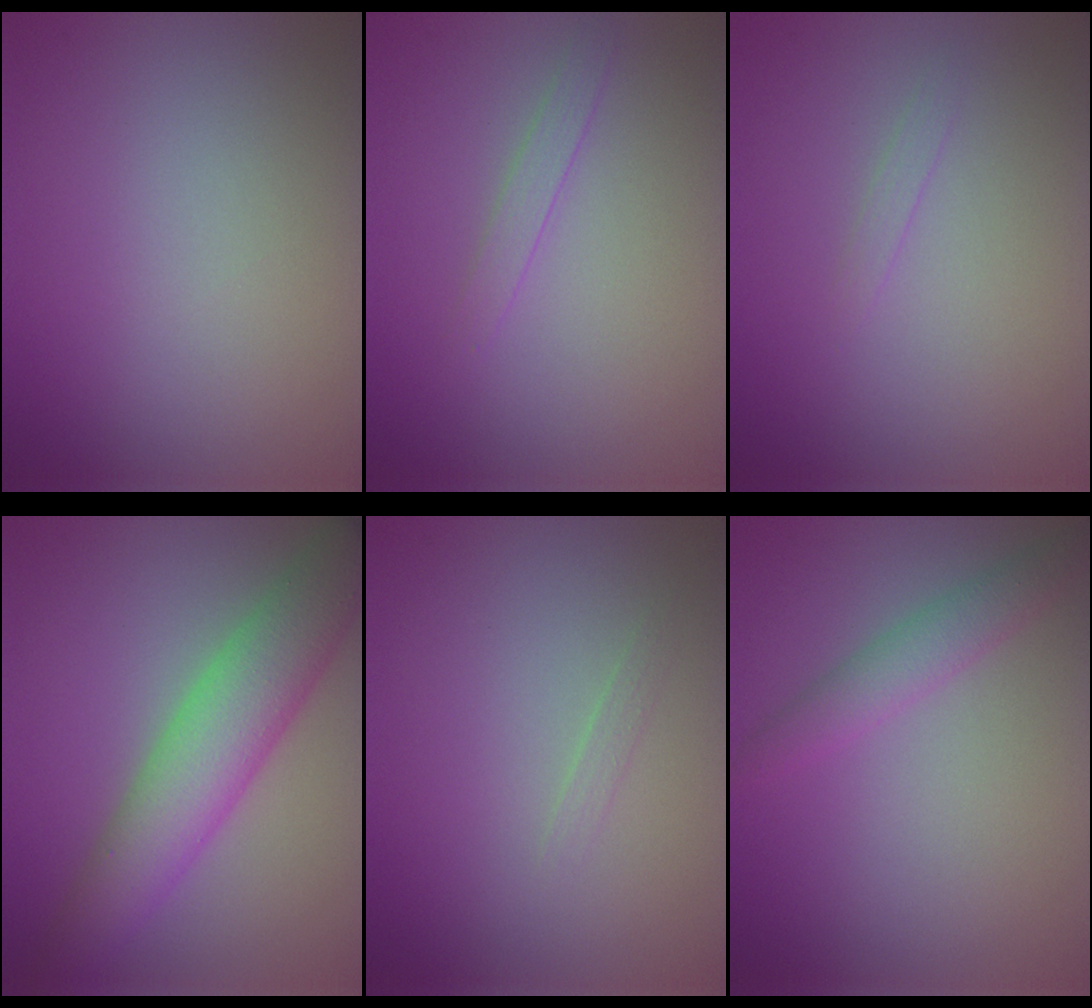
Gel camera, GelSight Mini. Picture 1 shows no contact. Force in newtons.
{"total": 1.1, "press": 1.1, "slide": 0.1}
{"total": 0.6, "press": 0.6, "slide": 0.0}
{"total": 6.5, "press": 6.5, "slide": 0.1}
{"total": 0.6, "press": 0.6, "slide": 0.0}
{"total": 2.2, "press": 2.2, "slide": 0.1}